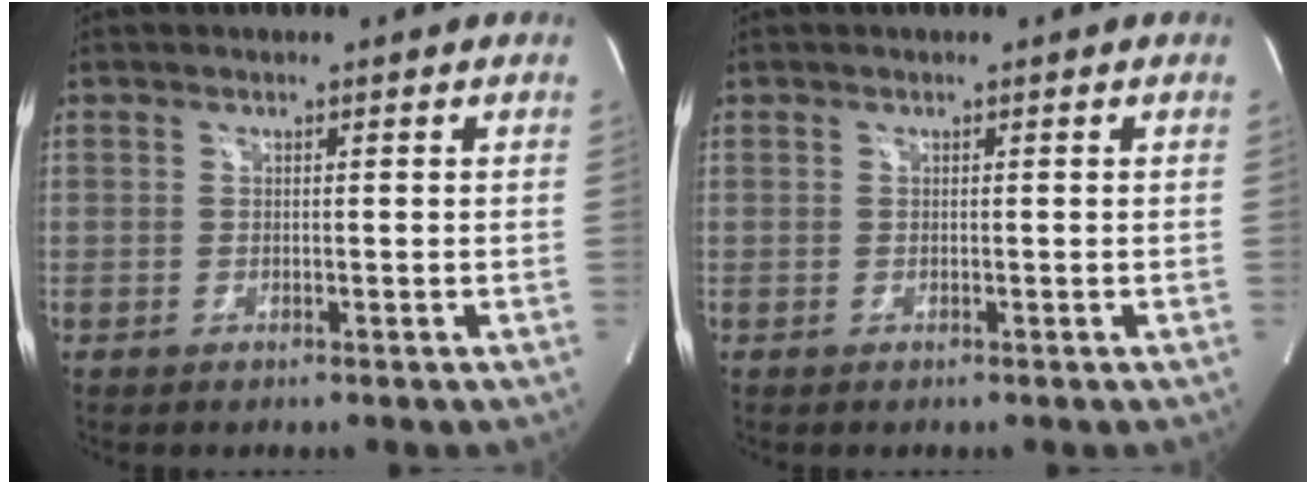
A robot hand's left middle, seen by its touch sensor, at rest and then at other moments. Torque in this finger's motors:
{"motor_torque": [0.22, -0.31, 0.09, 0.00]}